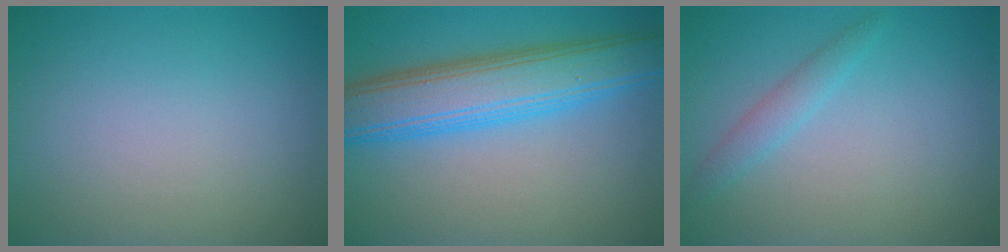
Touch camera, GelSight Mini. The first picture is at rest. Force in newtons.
{"total": 7.8, "press": 7.8, "slide": 0.1}
{"total": 1.6, "press": 1.6, "slide": 0.0}